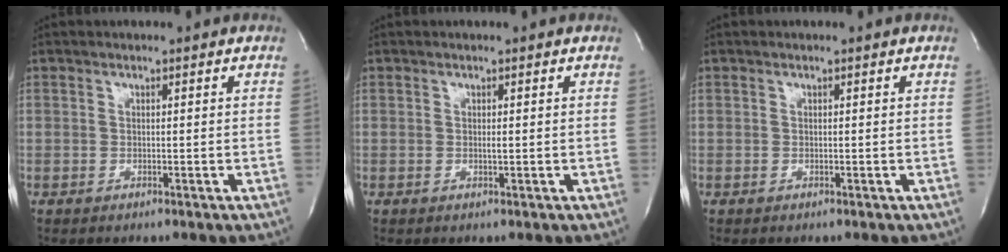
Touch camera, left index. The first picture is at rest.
{"total": 0.5, "force": [0.1, 0.0, 0.5], "torque": [-0.013, -0.002, 0.001]}
{"total": 0.0}